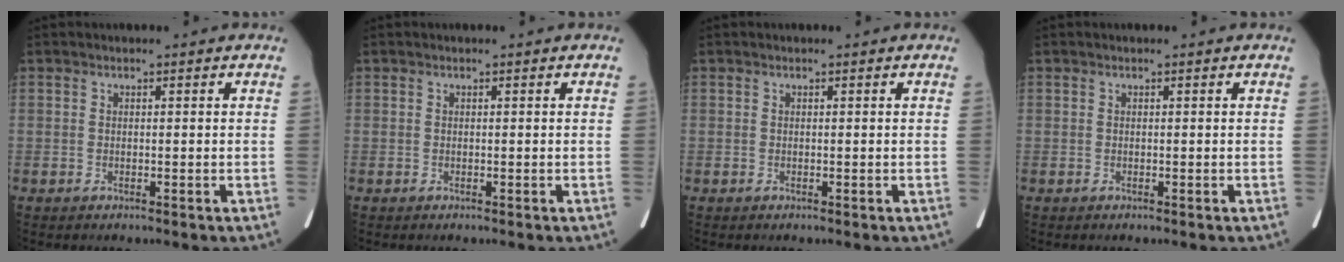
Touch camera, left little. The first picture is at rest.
{"total": 0.0}
{"total": 0.0}
{"total": 0.0}